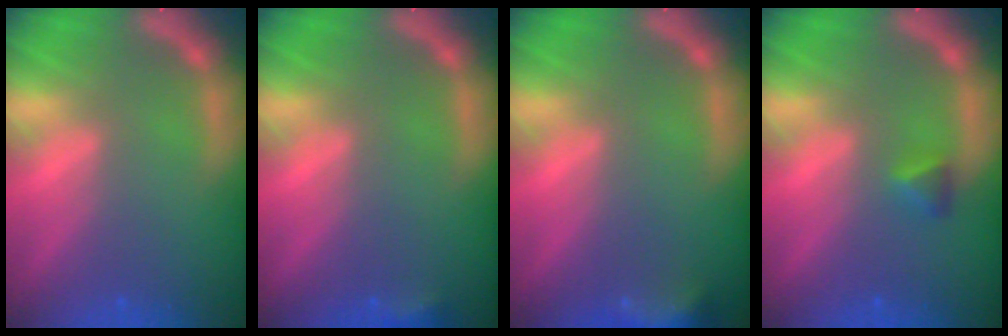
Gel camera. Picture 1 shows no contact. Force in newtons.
{"total": 1.4}
{"total": 4.9}
{"total": 1.4}